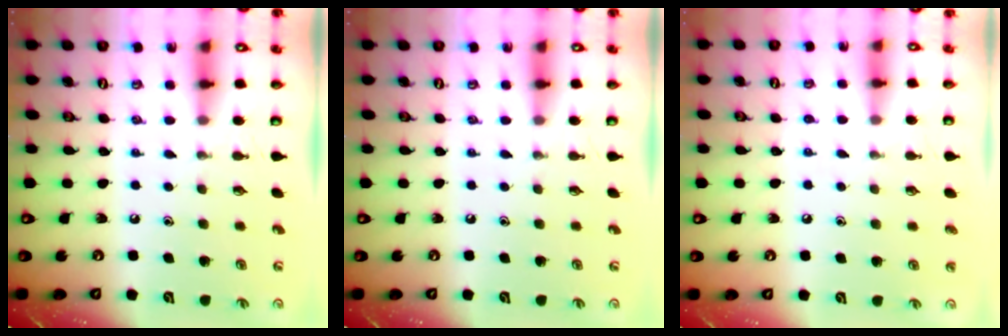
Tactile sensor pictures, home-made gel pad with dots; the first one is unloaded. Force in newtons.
{"total": 0.0}
{"total": 3.9, "press": 3.8, "slide": 0.9}